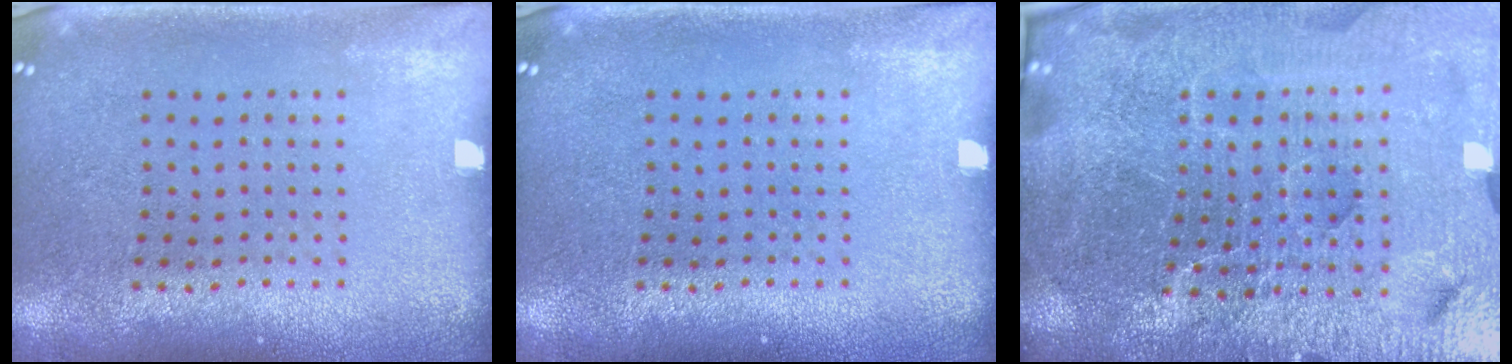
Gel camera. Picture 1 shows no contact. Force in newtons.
{"total": 0.0}
{"total": 7.2, "press": 6.2, "slide": 3.5}